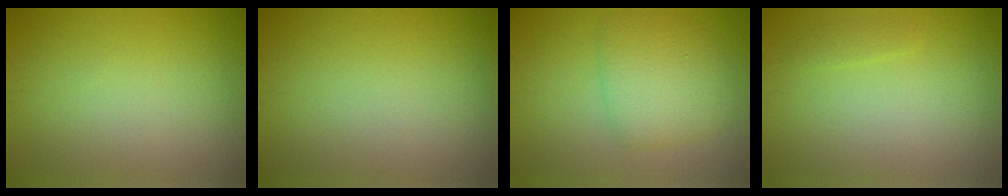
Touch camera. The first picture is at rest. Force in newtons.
{"total": 0.0}
{"total": 4.3, "press": 4.3, "slide": 0.1}
{"total": 0.7, "press": 0.7, "slide": 0.0}